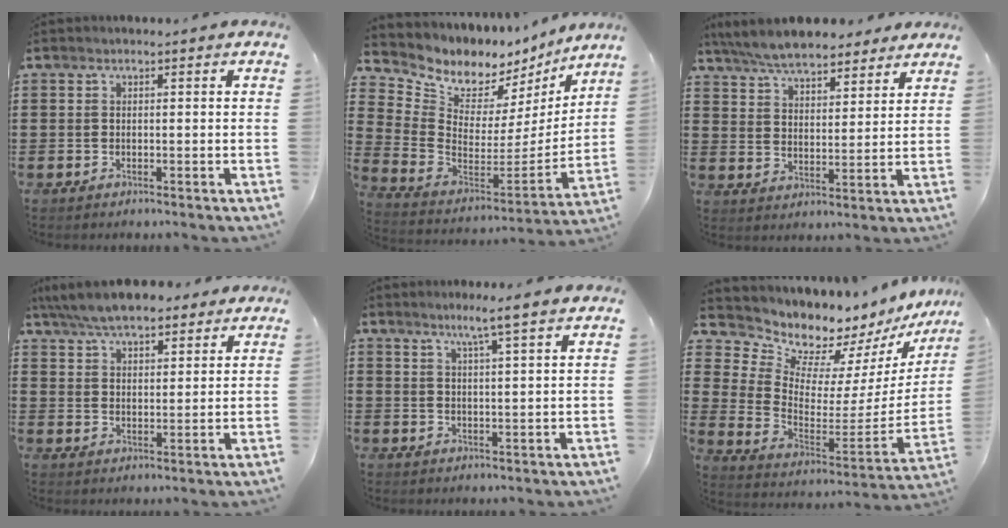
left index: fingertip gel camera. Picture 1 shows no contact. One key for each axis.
{"total": 6.3, "fx": 4.9, "fy": 3.9, "fz": 0.4, "tx": -0.050, "ty": -0.048, "tz": 0.089}
{"total": 7.4, "fx": 6.8, "fy": 1.6, "fz": 2.3, "tx": -0.072, "ty": -0.015, "tz": 0.126}
{"total": 7.1, "fx": 6.3, "fy": 2.0, "fz": 2.6, "tx": -0.072, "ty": -0.007, "tz": 0.118}
{"total": 4.3, "fx": 3.3, "fy": -0.7, "fz": 2.6, "tx": -0.059, "ty": -0.007, "tz": 0.055}
{"total": 7.2, "fx": 6.9, "fy": 2.0, "fz": -0.3, "tx": -0.049, "ty": -0.075, "tz": 0.120}